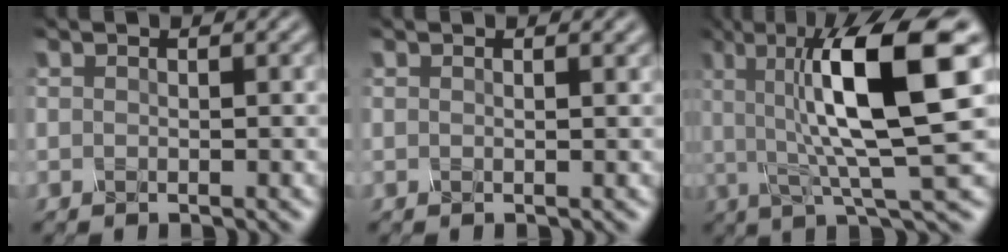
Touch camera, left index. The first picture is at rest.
{"total": 1.0, "force": [0.6, 0.3, 0.7], "torque": [-0.004, 0.004, 0.004]}
{"total": 12.1, "force": [2.4, 2.7, 11.6], "torque": [-0.177, 0.008, 0.042]}